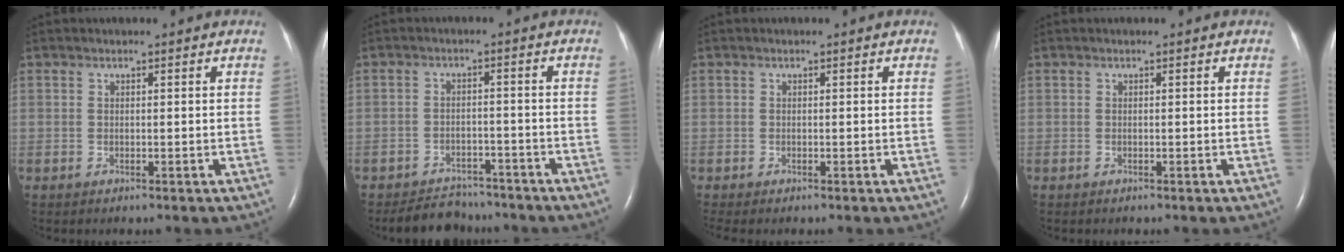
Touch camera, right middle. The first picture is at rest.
{"total": 6.1, "force": [-5.5, 2.4, 0.6], "torque": [-0.008, 0.001, -0.086]}
{"total": 1.1, "force": [-1.0, 0.0, 0.5], "torque": [-0.008, -0.002, -0.015]}
{"total": 0.0}